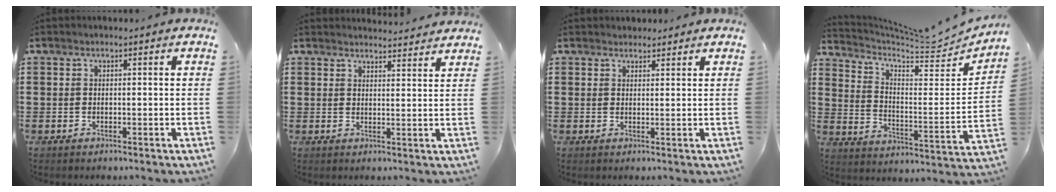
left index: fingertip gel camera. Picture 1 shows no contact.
{"total": 3.0, "force": [3.0, 0.1, 0.1], "torque": [-0.003, -0.015, 0.054]}
{"total": 1.8, "force": [1.6, 0.6, 0.0], "torque": [-0.003, 0.004, 0.033]}
{"total": 5.7, "force": [5.0, 1.0, 2.6], "torque": [-0.068, -0.044, 0.078]}